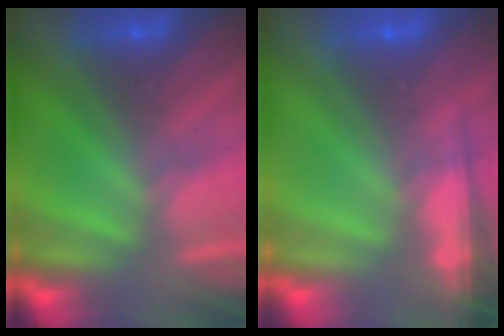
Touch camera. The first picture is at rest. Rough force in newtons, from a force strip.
{"total": 7.2}